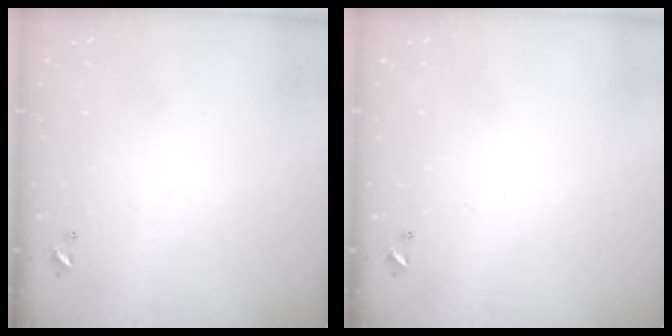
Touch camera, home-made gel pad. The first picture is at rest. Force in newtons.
{"total": 0.0}